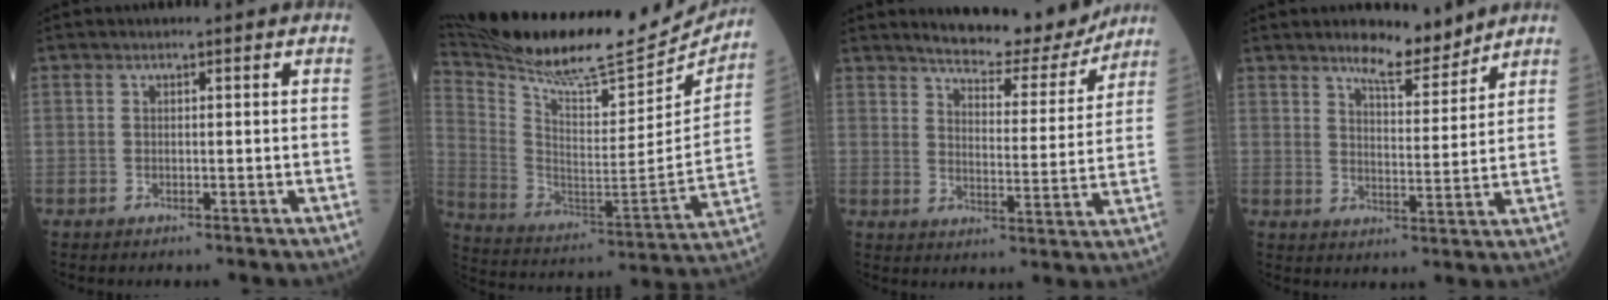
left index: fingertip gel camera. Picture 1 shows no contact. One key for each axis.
{"total": 27.5, "fx": 24.9, "fy": 3.6, "fz": 11.2, "tx": -0.213, "ty": -0.064, "tz": 0.375}
{"total": 12.0, "fx": 11.3, "fy": 1.9, "fz": 3.5, "tx": -0.050, "ty": -0.018, "tz": 0.152}
{"total": 6.1, "fx": 5.5, "fy": 1.0, "fz": 2.2, "tx": -0.041, "ty": -0.009, "tz": 0.092}